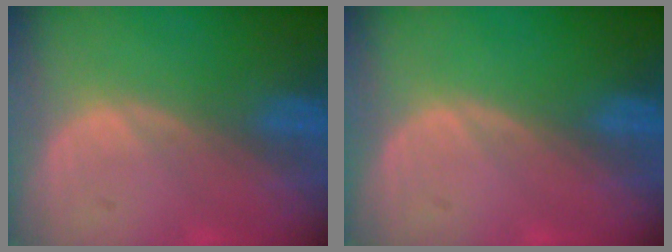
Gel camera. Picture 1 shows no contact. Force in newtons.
{"total": 0.0}